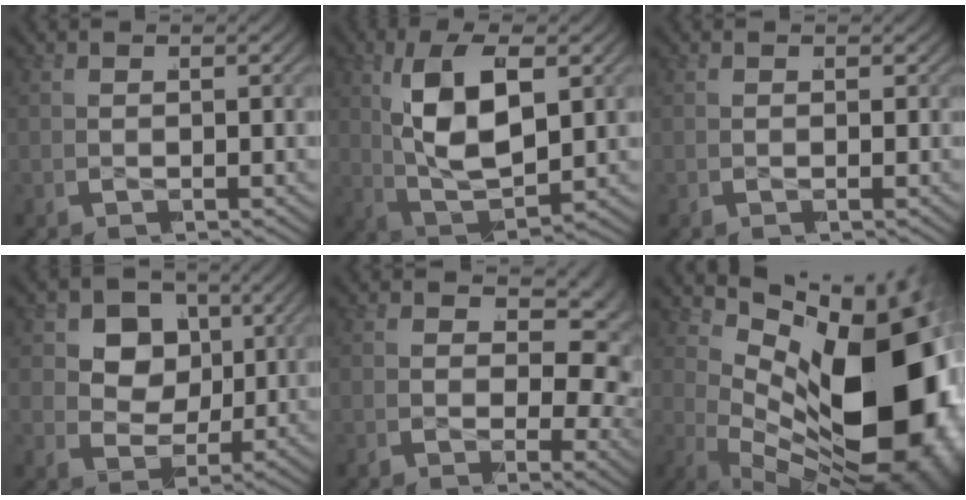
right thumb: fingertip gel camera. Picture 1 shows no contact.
{"total": 11.8, "force": [-0.5, 7.5, 9.2], "torque": [-0.207, -0.030, 0.006]}
{"total": 1.5, "force": [0.3, 1.1, 1.0], "torque": [-0.011, -0.006, 0.004]}
{"total": 10.1, "force": [1.4, 7.8, 6.2], "torque": [-0.125, -0.015, 0.024]}
{"total": 7.7, "force": [-0.1, 4.8, 6.0], "torque": [-0.085, -0.015, 0.002]}
{"total": 24.7, "force": [-0.7, 14.0, 20.3], "torque": [-0.296, -0.022, 0.007]}